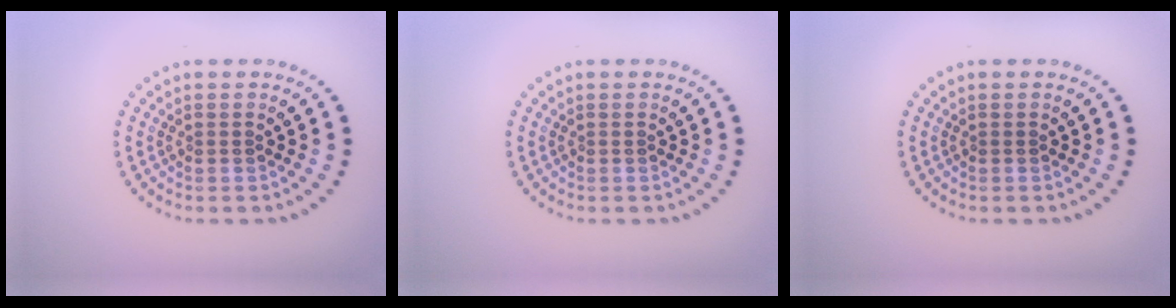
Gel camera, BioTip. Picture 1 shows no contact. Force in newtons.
{"total": 0.0}
{"total": 0.0}